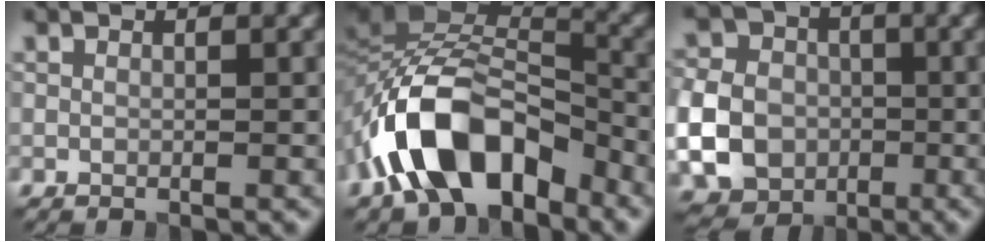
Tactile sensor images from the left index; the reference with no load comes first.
{"total": 11.5, "force": [-6.1, 6.3, 7.5], "torque": [-0.126, 0.015, -0.121]}
{"total": 8.2, "force": [-1.8, 6.8, 4.3], "torque": [-0.092, -0.005, -0.042]}